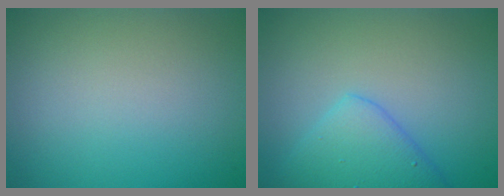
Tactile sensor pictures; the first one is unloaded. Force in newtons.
{"total": 4.0, "press": 4.0, "slide": 0.1}